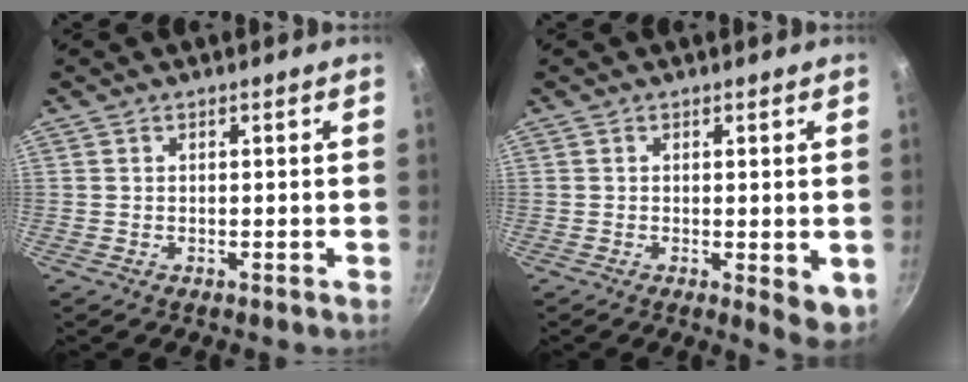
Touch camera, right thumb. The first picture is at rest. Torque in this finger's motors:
{"motor_torque": [-0.11, 0.41, 0.13, -0.13, -0.02]}